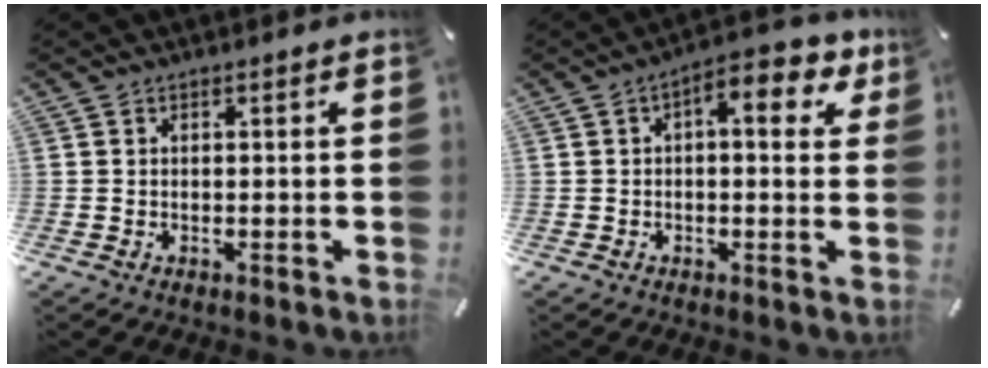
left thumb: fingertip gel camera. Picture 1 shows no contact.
{"total": 7.8, "force": [2.4, 3.3, 6.7], "torque": [-0.093, -0.006, 0.030]}